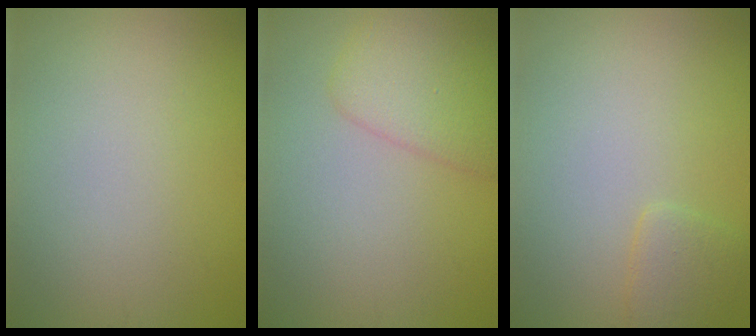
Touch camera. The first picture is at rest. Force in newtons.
{"total": 3.4, "press": 3.4, "slide": 0.1}
{"total": 1.5, "press": 1.5, "slide": 0.2}